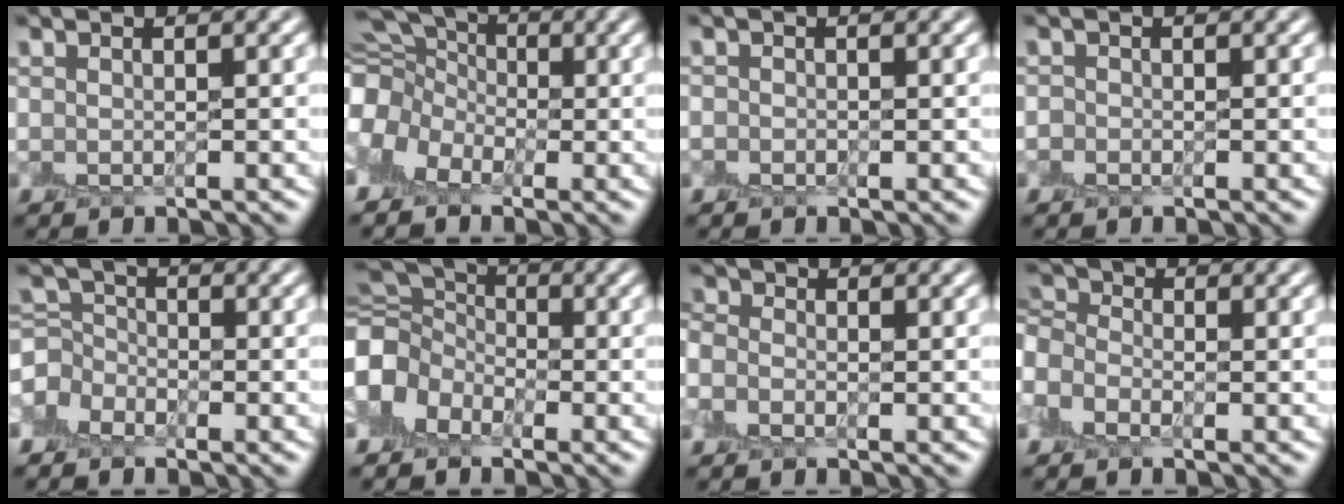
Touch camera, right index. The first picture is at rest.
{"total": 9.9, "force": [-0.6, 7.5, 6.4], "torque": [-0.140, 0.019, -0.028]}
{"total": 0.7, "force": [-0.3, 0.6, 0.1], "torque": [-0.002, -0.001, -0.008]}
{"total": 0.6, "force": [-0.3, 0.5, 0.0], "torque": [0.004, -0.002, -0.011]}
{"total": 2.7, "force": [-1.3, 1.9, 1.4], "torque": [-0.034, 0.005, -0.041]}
{"total": 9.5, "force": [0.1, 7.1, 6.3], "torque": [-0.147, 0.023, -0.012]}
{"total": 2.1, "force": [-0.5, 1.7, 1.2], "torque": [-0.032, 0.007, -0.023]}
{"total": 3.9, "force": [-0.9, 2.8, 2.5], "torque": [-0.067, 0.008, -0.033]}